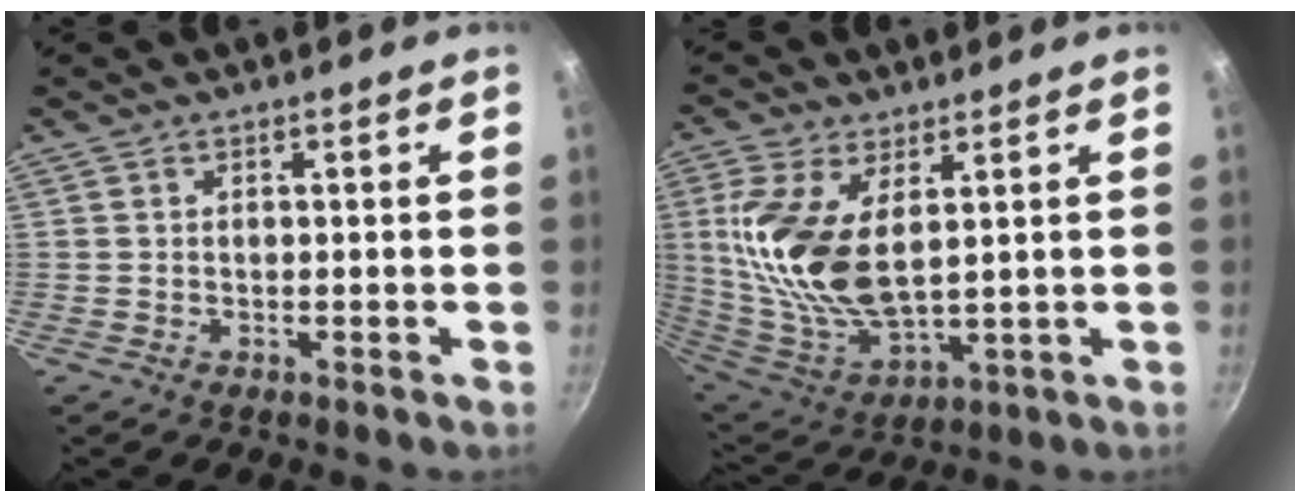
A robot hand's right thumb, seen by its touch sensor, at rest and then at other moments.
{"total": 16.7, "force": [3.9, 8.3, 14.0], "torque": [-0.283, -0.028, 0.087]}